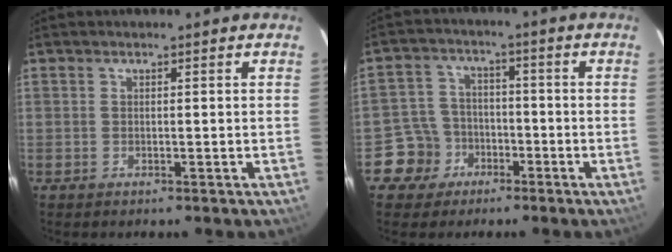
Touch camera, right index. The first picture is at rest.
{"total": 7.1, "force": [-3.6, 6.1, 0.3], "torque": [-0.026, 0.029, -0.061]}